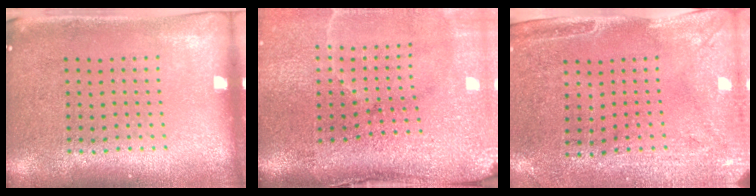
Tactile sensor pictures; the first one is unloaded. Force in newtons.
{"total": 5.0, "press": 4.0, "slide": 3.0}
{"total": 3.0, "press": 2.3, "slide": 1.8}